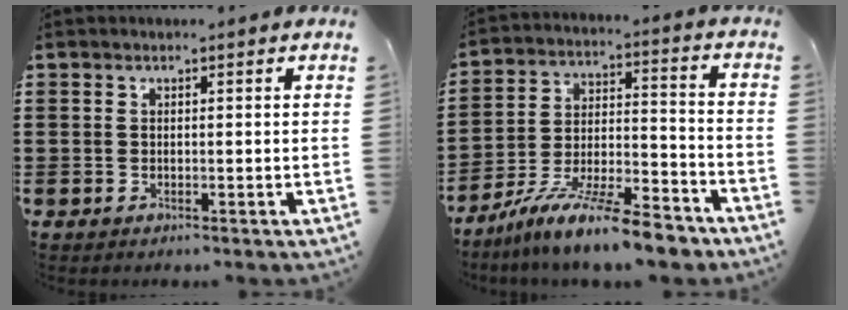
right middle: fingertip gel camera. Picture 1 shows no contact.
{"total": 12.3, "force": [-10.5, 1.5, 6.2], "torque": [-0.100, 0.029, -0.196]}